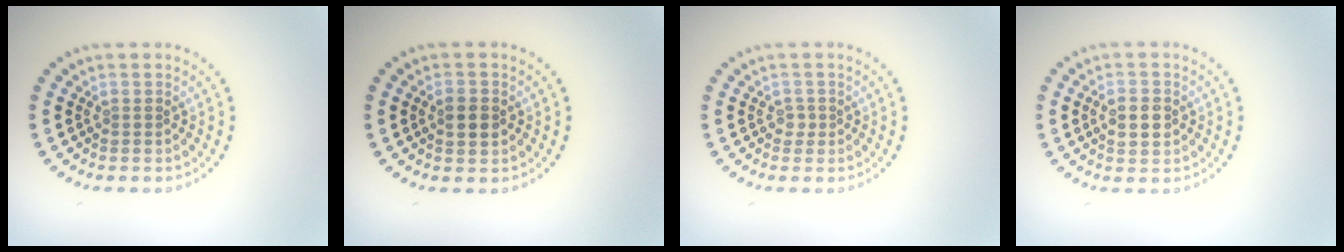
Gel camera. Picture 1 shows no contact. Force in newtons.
{"total": 2.3, "press": 2.3, "slide": 0.0}
{"total": 0.8, "press": 0.6, "slide": 0.5}
{"total": 2.7, "press": 2.7, "slide": 0.2}